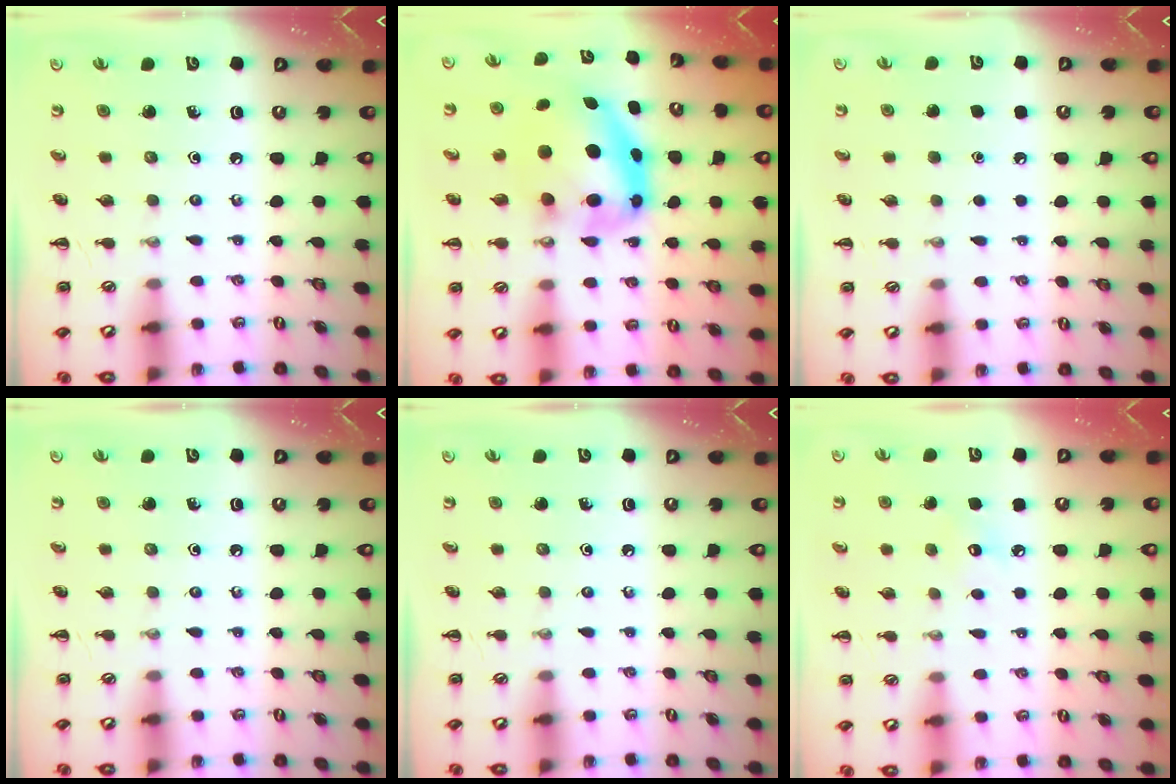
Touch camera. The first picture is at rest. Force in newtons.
{"total": 7.9, "press": 7.7, "slide": 1.7}
{"total": 1.9, "press": 1.9, "slide": 0.2}
{"total": 0.0}
{"total": 0.0}
{"total": 3.7, "press": 3.6, "slide": 0.9}